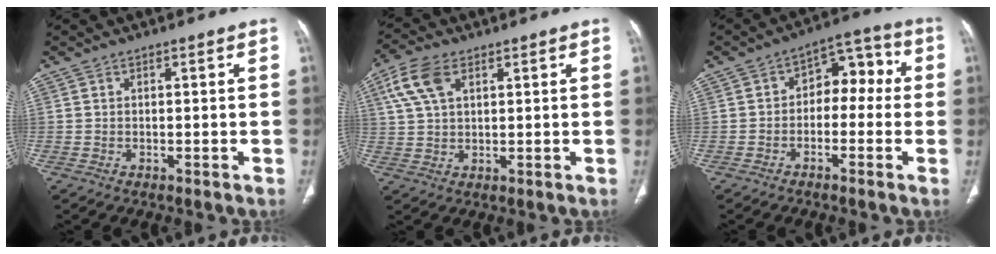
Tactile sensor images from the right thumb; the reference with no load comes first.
{"total": 7.9, "force": [3.4, 4.4, 5.6], "torque": [-0.122, 0.007, 0.069]}
{"total": 8.6, "force": [-0.5, 5.8, 6.3], "torque": [-0.046, 0.047, -0.022]}